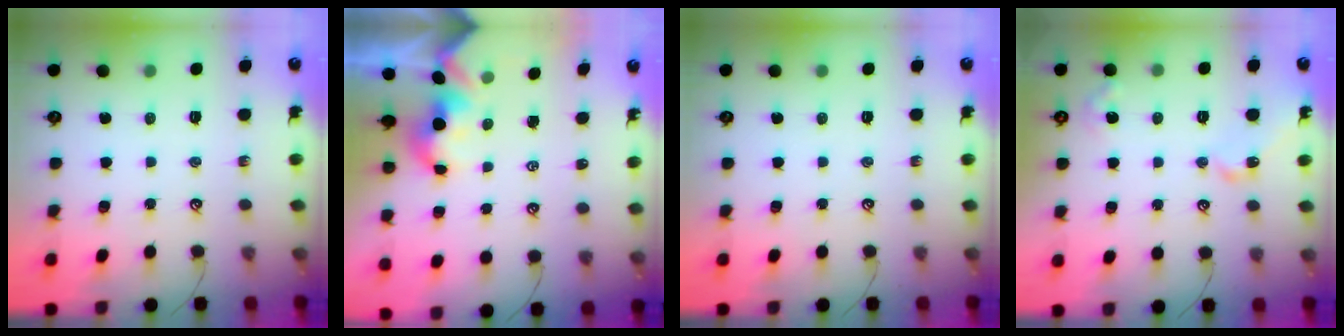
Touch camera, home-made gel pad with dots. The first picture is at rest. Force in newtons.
{"total": 2.0, "press": 2.0, "slide": 0.2}
{"total": 0.0}
{"total": 7.6, "press": 7.5, "slide": 0.7}